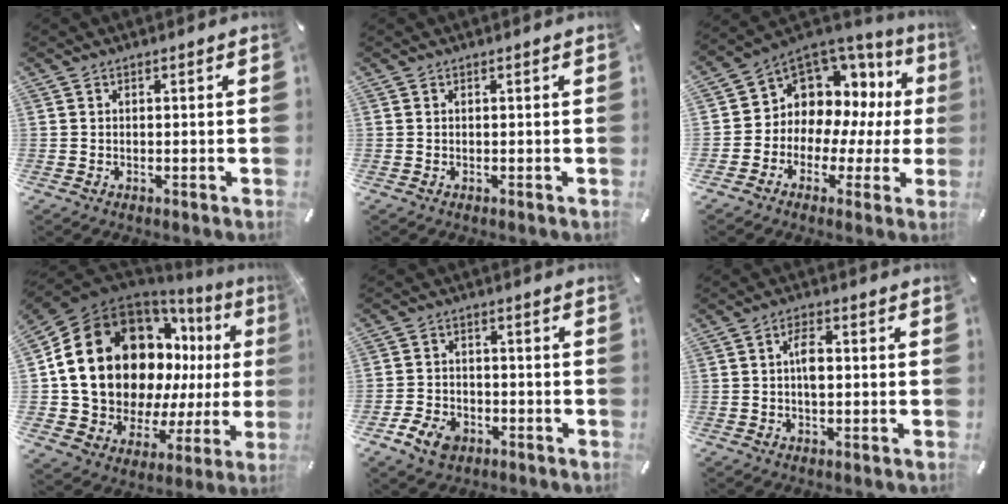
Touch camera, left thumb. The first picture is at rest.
{"total": 0.0}
{"total": 8.0, "force": [2.8, 7.2, 2.1], "torque": [-0.042, -0.051, 0.057]}
{"total": 26.1, "force": [5.9, 18.5, 17.5], "torque": [-0.322, -0.050, 0.136]}
{"total": 6.3, "force": [-3.5, 4.5, 2.8], "torque": [-0.066, 0.015, -0.066]}
{"total": 4.5, "force": [0.0, 2.3, 3.8], "torque": [-0.073, 0.001, -0.004]}